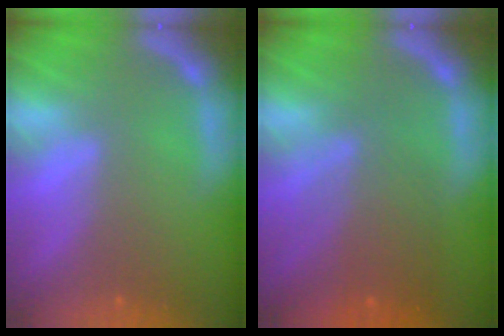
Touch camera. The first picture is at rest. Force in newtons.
{"total": 6.0}